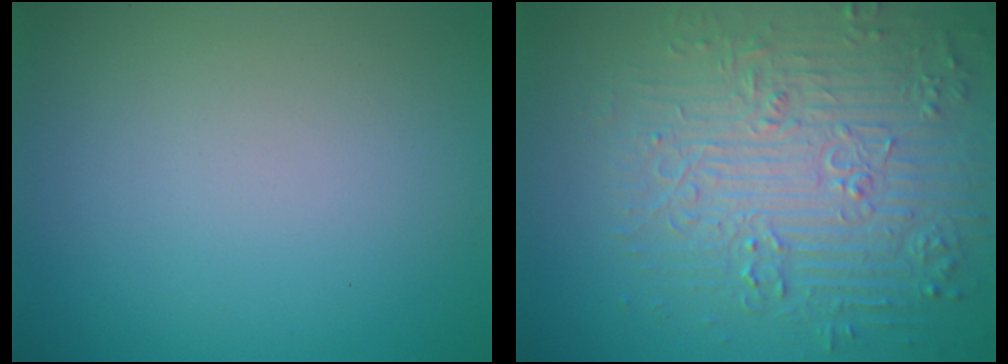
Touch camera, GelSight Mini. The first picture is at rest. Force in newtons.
{"total": 7.4, "press": 5.9, "slide": 4.6}